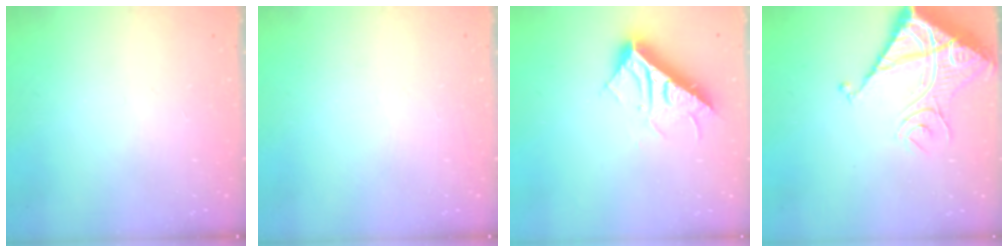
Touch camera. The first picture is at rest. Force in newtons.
{"total": 0.0}
{"total": 17.0, "press": 17.0, "slide": 0.3}
{"total": 15.5, "press": 15.4, "slide": 1.6}